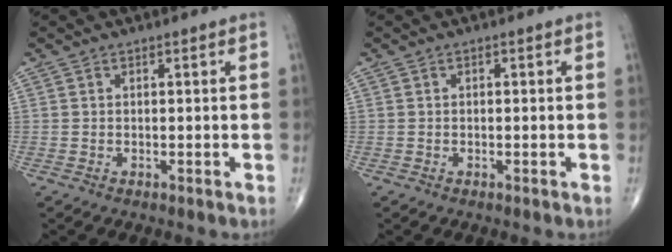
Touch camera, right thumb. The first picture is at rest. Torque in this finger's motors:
{"motor_torque": [-0.43, -0.17, 0.01, 0.17, -0.01]}